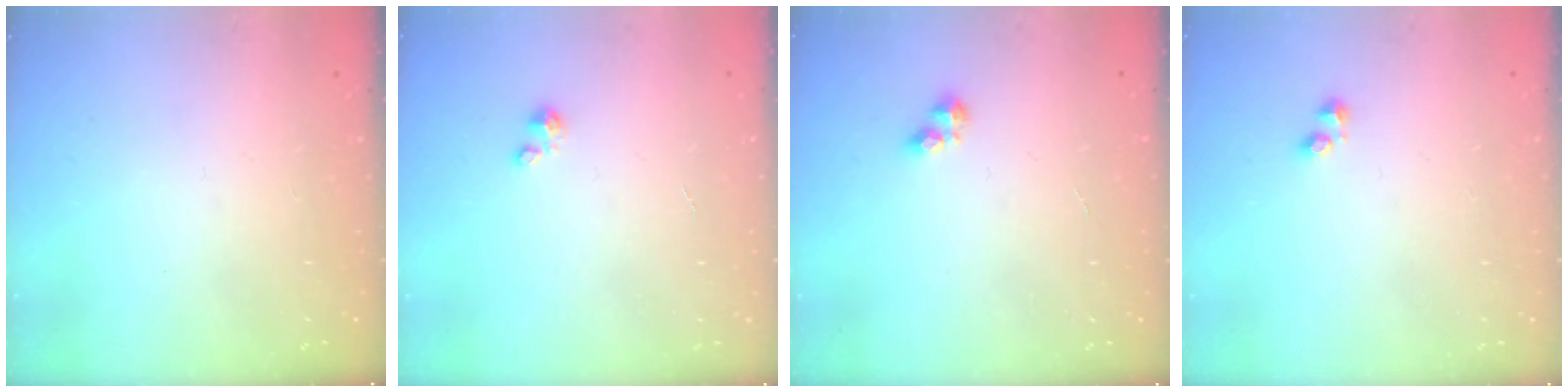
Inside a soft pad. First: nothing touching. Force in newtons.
{"total": 0.8, "press": 0.7, "slide": 0.3}
{"total": 3.0, "press": 2.9, "slide": 0.5}
{"total": 1.9, "press": 1.9, "slide": 0.5}